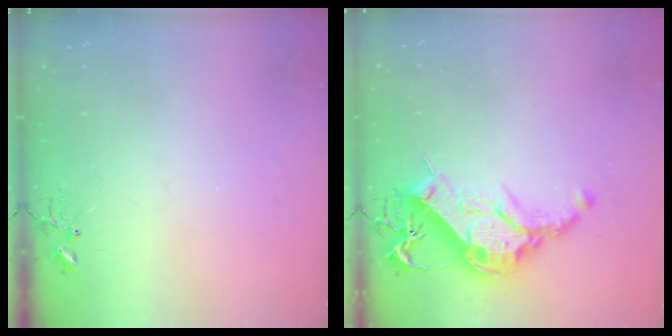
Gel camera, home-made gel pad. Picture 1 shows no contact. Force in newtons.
{"total": 15.4, "press": 15.3, "slide": 1.3}